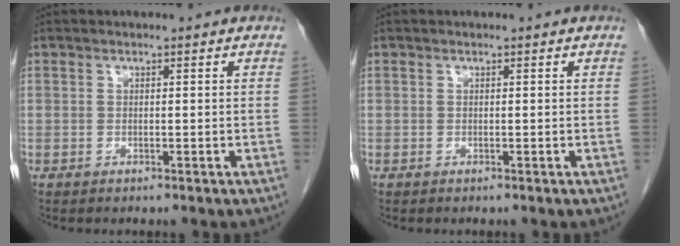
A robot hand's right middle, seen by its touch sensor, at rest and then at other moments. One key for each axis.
{"total": 0.0}